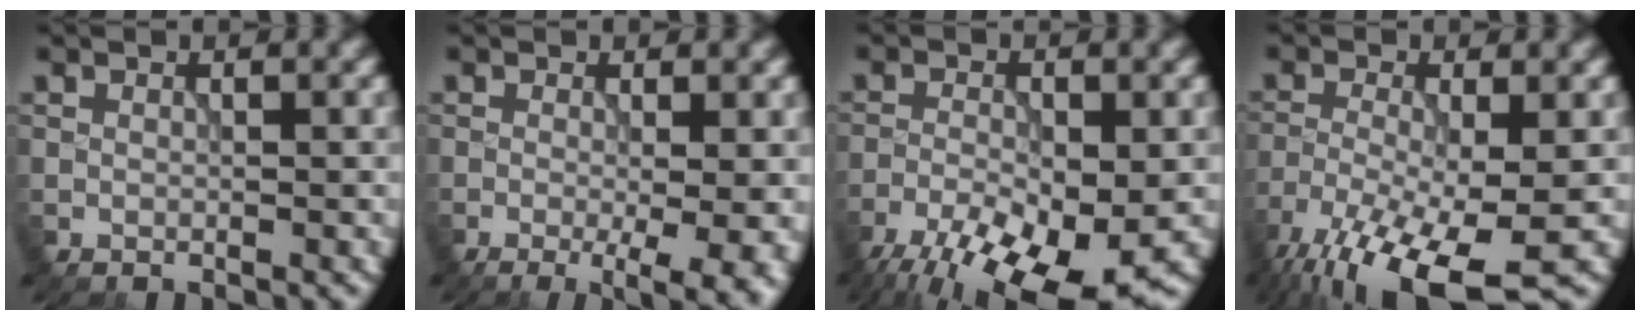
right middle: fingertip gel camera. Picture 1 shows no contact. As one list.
[{"total": 5.7, "force": [-1.6, 1.6, 5.2], "torque": [-0.073, -0.017, -0.012]}, {"total": 11.0, "force": [-7.1, 3.7, 7.6], "torque": [-0.137, -0.030, -0.111]}, {"total": 11.2, "force": [-7.0, 3.2, 8.2], "torque": [-0.167, -0.028, -0.123]}]